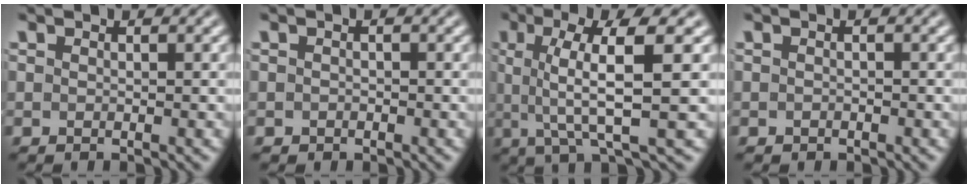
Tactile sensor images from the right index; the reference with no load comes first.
{"total": 0.8, "force": [-0.7, 0.4, 0.0], "torque": [-0.002, -0.012, -0.004]}
{"total": 5.9, "force": [0.5, 0.7, 5.8], "torque": [-0.102, -0.009, 0.016]}
{"total": 0.5, "force": [-0.5, 0.0, -0.1], "torque": [0.000, -0.010, -0.002]}